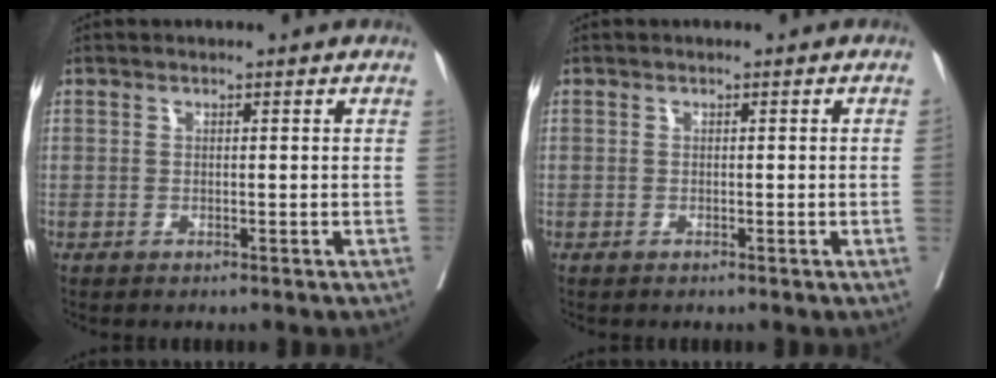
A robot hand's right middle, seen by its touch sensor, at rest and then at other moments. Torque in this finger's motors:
{"motor_torque": [0.60, -0.50, -0.07, -0.21]}